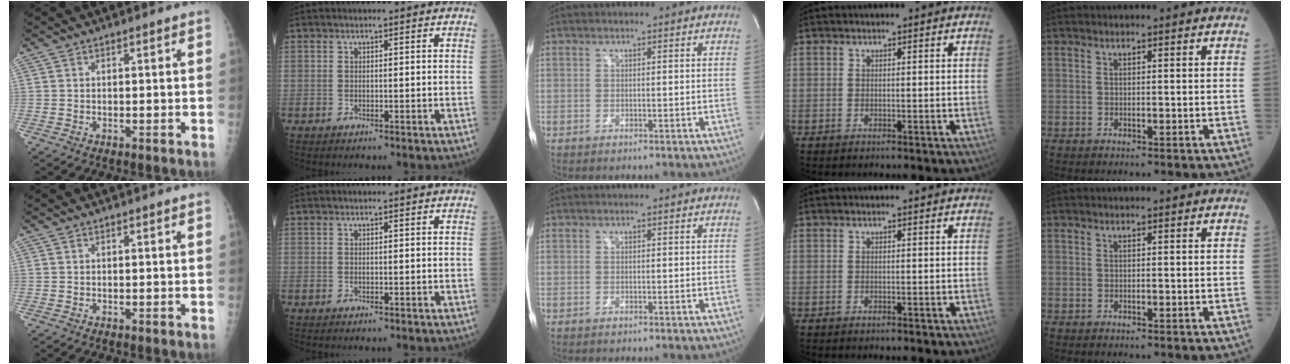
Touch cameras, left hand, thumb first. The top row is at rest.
{}